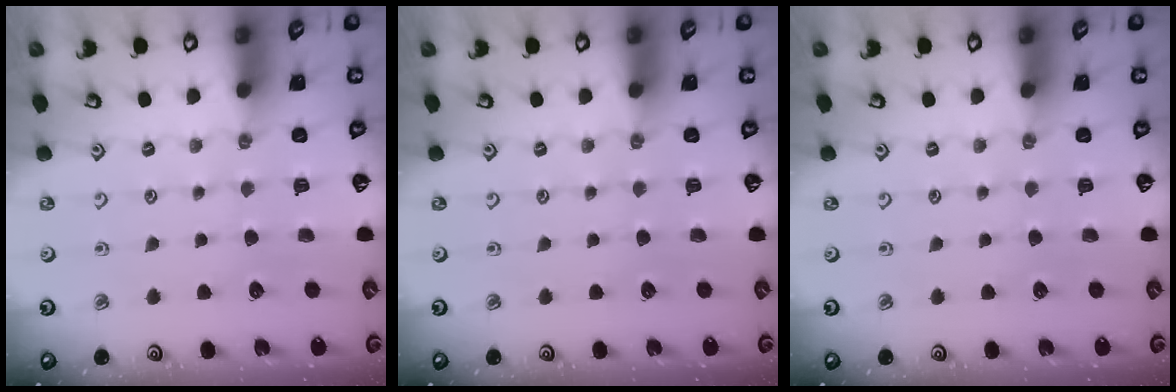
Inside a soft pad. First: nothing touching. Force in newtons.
{"total": 0.0}
{"total": 0.0}